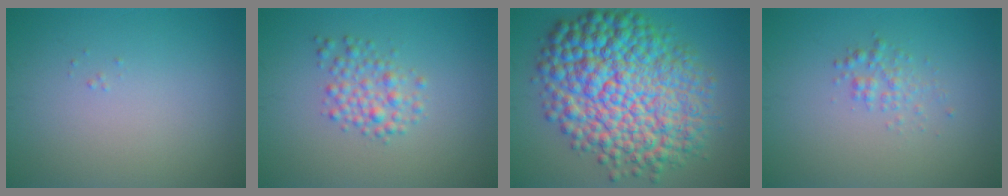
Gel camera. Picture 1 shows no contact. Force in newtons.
{"total": 2.6, "press": 2.6, "slide": 0.1}
{"total": 13.8, "press": 13.8, "slide": 0.0}
{"total": 1.5, "press": 1.5, "slide": 0.0}